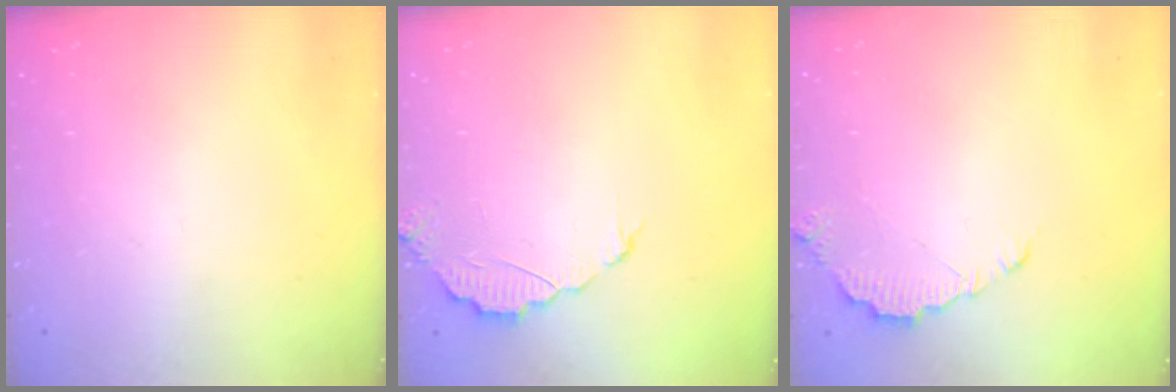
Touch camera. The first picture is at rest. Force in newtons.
{"total": 3.7, "press": 3.7, "slide": 0.3}
{"total": 3.5, "press": 3.5, "slide": 0.3}